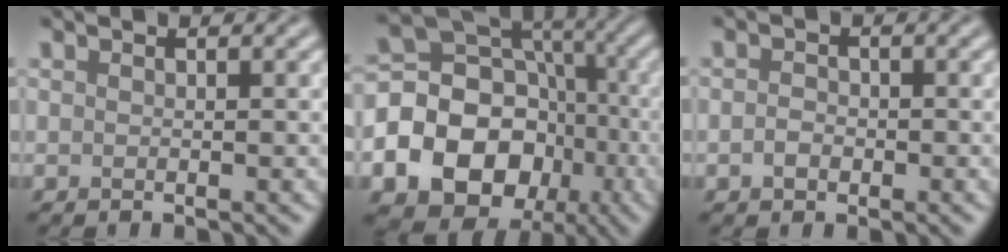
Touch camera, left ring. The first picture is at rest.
{"total": 18.1, "force": [-4.9, 15.5, 8.0], "torque": [-0.169, -0.003, -0.088]}
{"total": 1.4, "force": [-0.5, 1.1, 0.7], "torque": [-0.014, 0.000, -0.013]}